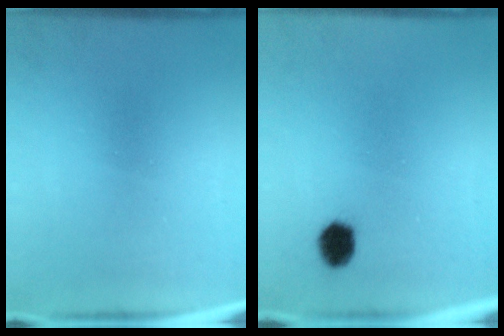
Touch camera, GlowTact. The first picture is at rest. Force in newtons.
{"total": 4.1}